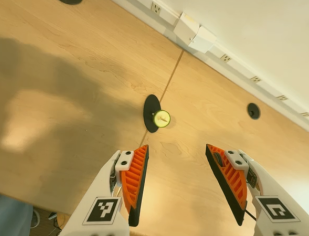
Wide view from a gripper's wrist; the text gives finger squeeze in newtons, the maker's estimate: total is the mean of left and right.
{"total": 0.0}